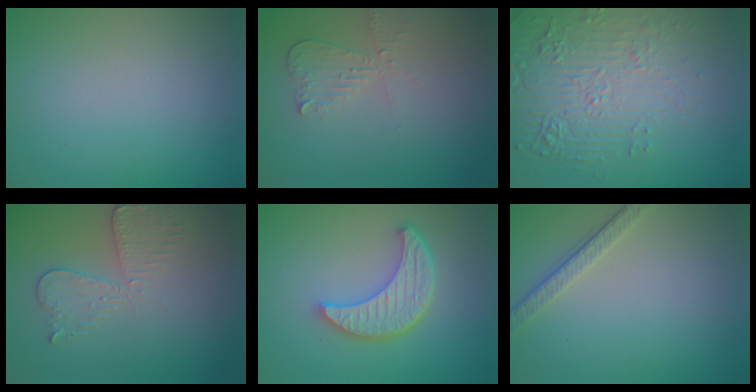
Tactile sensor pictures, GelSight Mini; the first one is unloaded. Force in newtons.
{"total": 2.1, "press": 2.0, "slide": 0.5}
{"total": 4.9, "press": 4.5, "slide": 2.0}
{"total": 2.9, "press": 2.7, "slide": 1.2}
{"total": 5.5, "press": 4.2, "slide": 3.4}
{"total": 2.6, "press": 2.0, "slide": 1.7}